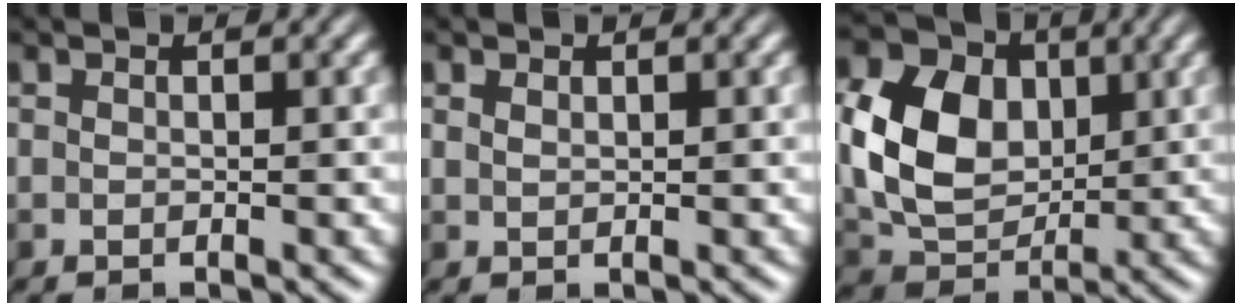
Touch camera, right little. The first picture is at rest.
{"total": 0.6, "force": [0.4, 0.3, 0.3], "torque": [-0.009, -0.001, 0.010]}
{"total": 8.5, "force": [1.1, 6.3, 5.6], "torque": [-0.123, 0.002, 0.018]}